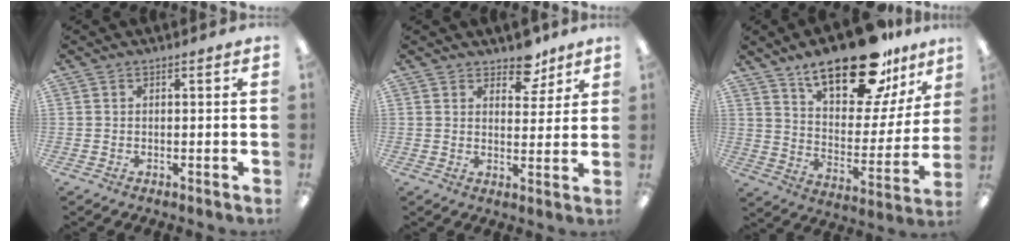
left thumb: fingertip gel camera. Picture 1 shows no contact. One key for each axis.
{"total": 7.1, "fx": 5.6, "fy": 3.6, "fz": 2.4, "tx": -0.017, "ty": -0.031, "tz": 0.096}
{"total": 24.0, "fx": 16.7, "fy": 9.6, "fz": 14.3, "tx": -0.218, "ty": -0.097, "tz": 0.282}